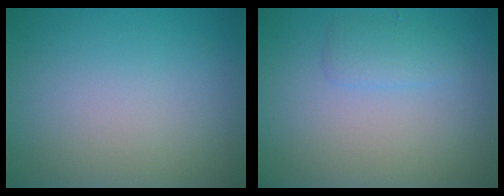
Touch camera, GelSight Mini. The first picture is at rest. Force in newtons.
{"total": 1.6, "press": 1.6, "slide": 0.0}